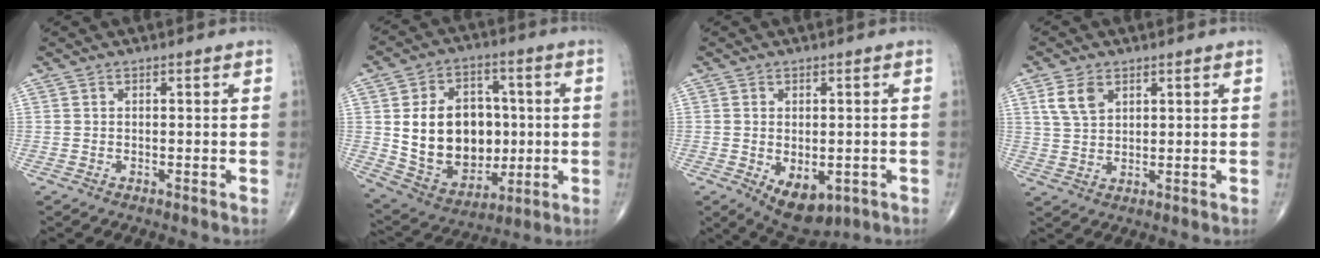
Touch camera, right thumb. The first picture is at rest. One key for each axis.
{"total": 19.3, "fx": 0.7, "fy": 14.4, "fz": 12.7, "tx": -0.164, "ty": 0.008, "tz": 0.039}
{"total": 8.4, "fx": -2.8, "fy": 4.8, "fz": 6.3, "tx": -0.083, "ty": -0.006, "tz": -0.027}
{"total": 5.4, "fx": 2.6, "fy": 3.3, "fz": 3.4, "tx": -0.058, "ty": -0.006, "tz": 0.056}